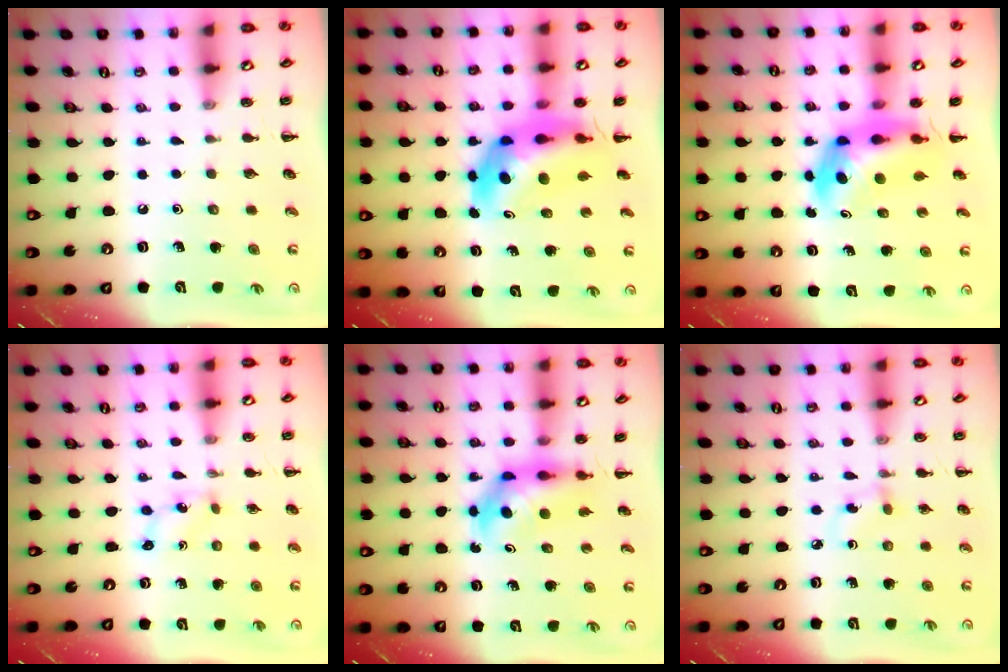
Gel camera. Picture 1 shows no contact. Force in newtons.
{"total": 10.1, "press": 9.6, "slide": 3.3}
{"total": 6.0, "press": 5.7, "slide": 1.8}
{"total": 0.8, "press": 0.8, "slide": 0.3}
{"total": 5.4, "press": 5.3, "slide": 0.9}
{"total": 3.5, "press": 3.2, "slide": 1.4}